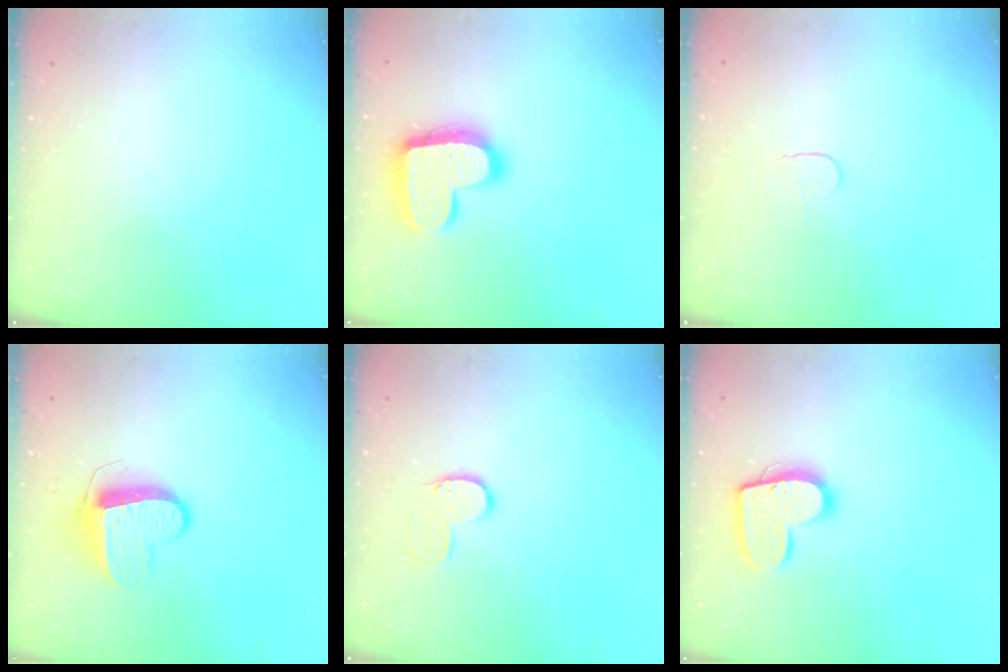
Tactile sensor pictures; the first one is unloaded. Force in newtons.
{"total": 18.3, "press": 18.2, "slide": 1.1}
{"total": 3.7, "press": 3.7, "slide": 0.4}
{"total": 10.0, "press": 10.0, "slide": 0.5}
{"total": 7.4, "press": 7.4, "slide": 0.2}
{"total": 14.3, "press": 14.3, "slide": 0.8}